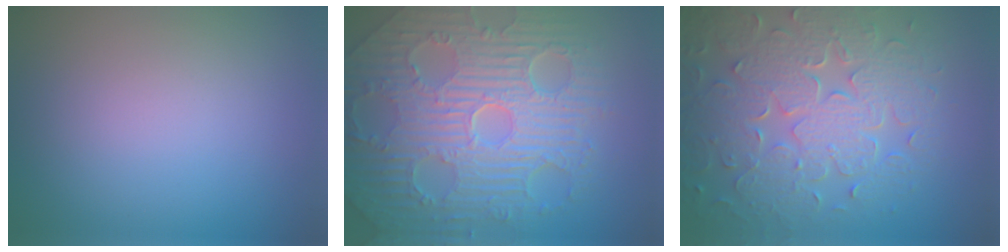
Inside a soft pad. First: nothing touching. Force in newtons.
{"total": 11.5, "press": 7.5, "slide": 8.8}
{"total": 8.7, "press": 6.4, "slide": 6.0}